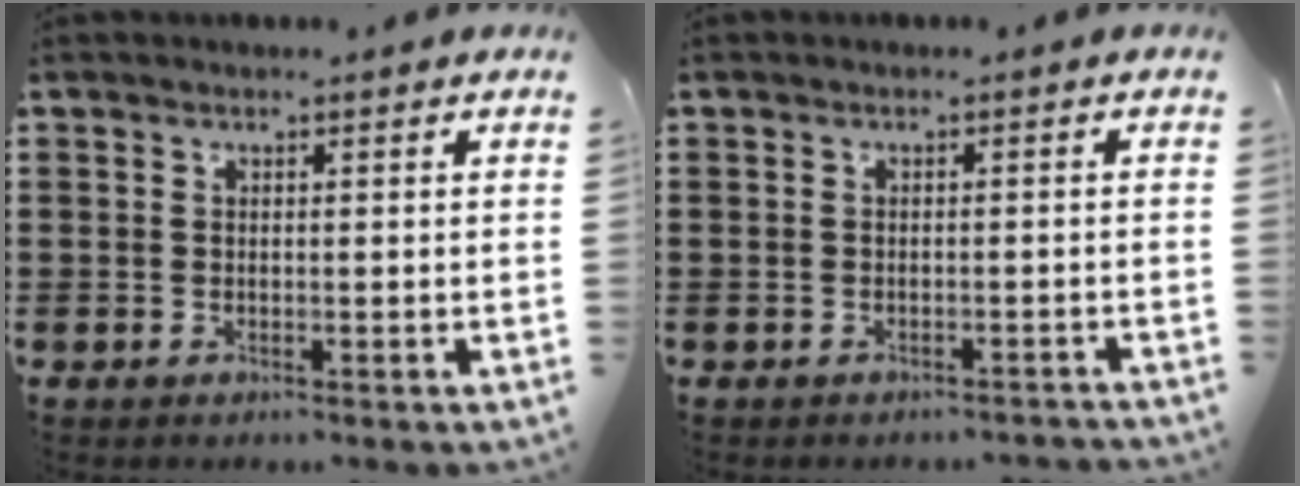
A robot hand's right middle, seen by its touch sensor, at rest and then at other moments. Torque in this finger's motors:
{"motor_torque": [0.04, 0.04, 0.01, 0.00]}